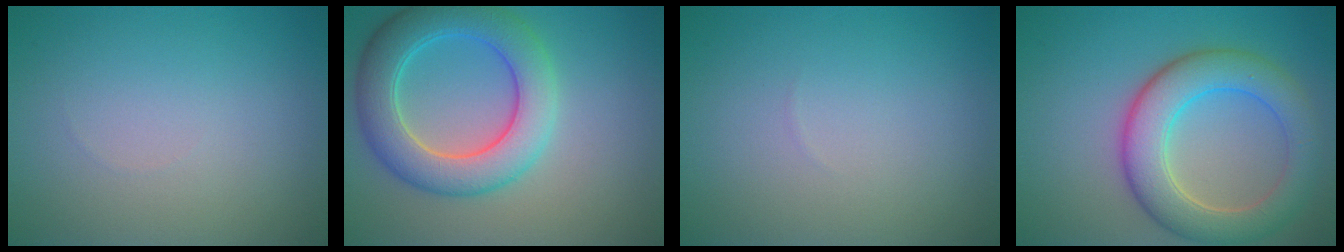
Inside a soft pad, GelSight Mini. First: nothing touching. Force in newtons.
{"total": 6.9, "press": 6.9, "slide": 0.2}
{"total": 0.0}
{"total": 6.9, "press": 6.9, "slide": 0.5}